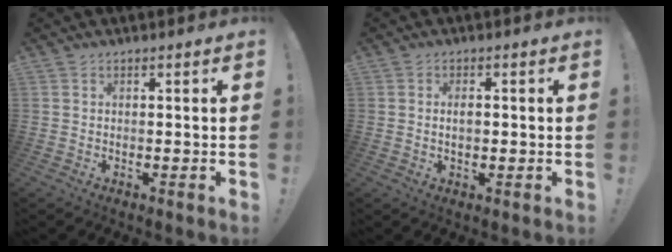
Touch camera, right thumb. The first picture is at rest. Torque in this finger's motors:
{"motor_torque": [0.00, -0.02, -0.21, 0.25, 0.03]}